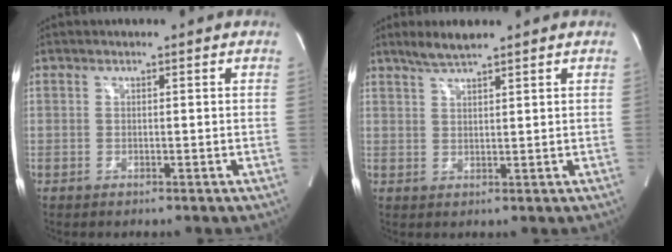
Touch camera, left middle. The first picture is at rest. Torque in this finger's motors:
{"motor_torque": [0.14, -0.03, -0.03, 0.02]}